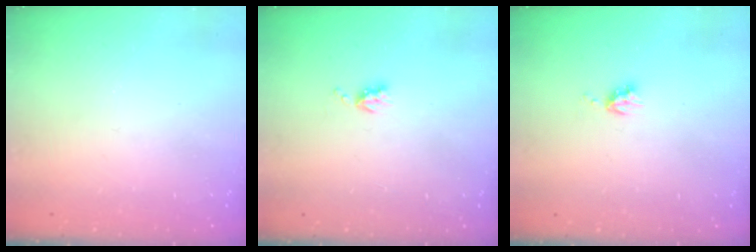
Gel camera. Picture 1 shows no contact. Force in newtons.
{"total": 5.8, "press": 5.7, "slide": 0.8}
{"total": 5.4, "press": 5.3, "slide": 0.7}